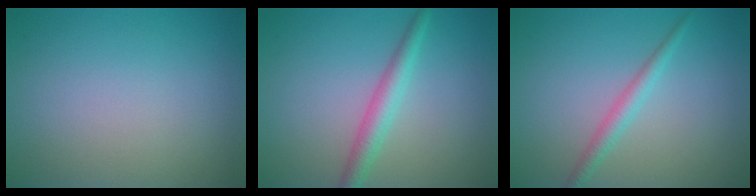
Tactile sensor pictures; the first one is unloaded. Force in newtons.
{"total": 2.7, "press": 2.7, "slide": 0.1}
{"total": 1.8, "press": 1.8, "slide": 0.1}